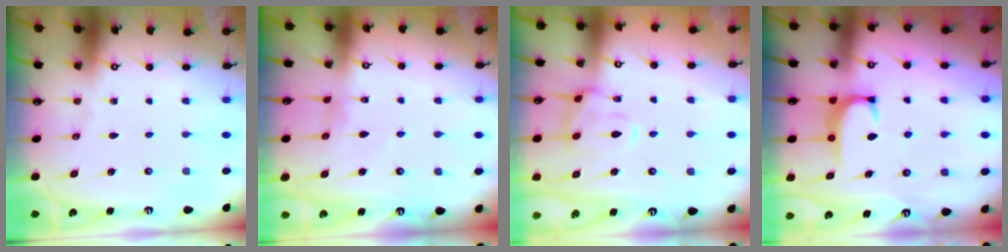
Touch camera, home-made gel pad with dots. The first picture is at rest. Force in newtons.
{"total": 1.1, "press": 0.9, "slide": 0.5}
{"total": 3.8, "press": 3.5, "slide": 1.4}
{"total": 2.0, "press": 1.9, "slide": 0.6}